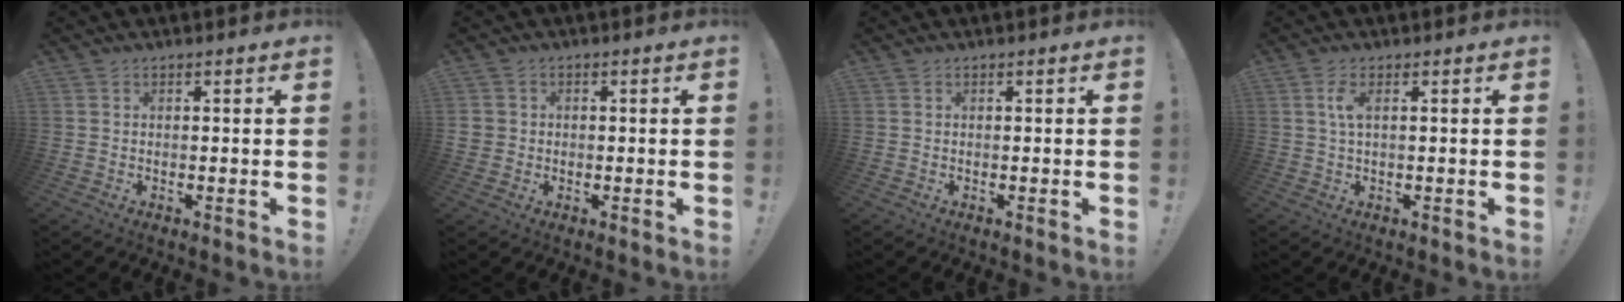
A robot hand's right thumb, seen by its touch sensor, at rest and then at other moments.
{"total": 2.2, "force": [0.0, 2.2, 0.5], "torque": [-0.004, 0.002, 0.001]}
{"total": 0.0}
{"total": 3.6, "force": [1.0, 1.1, 3.3], "torque": [-0.068, 0.005, 0.016]}